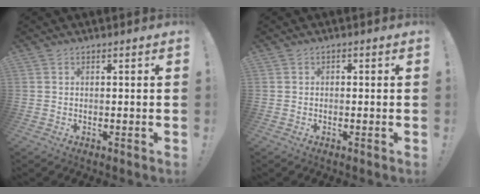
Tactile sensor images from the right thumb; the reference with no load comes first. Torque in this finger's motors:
{"motor_torque": [0.00, -0.11, -0.19, 0.02, 0.07]}